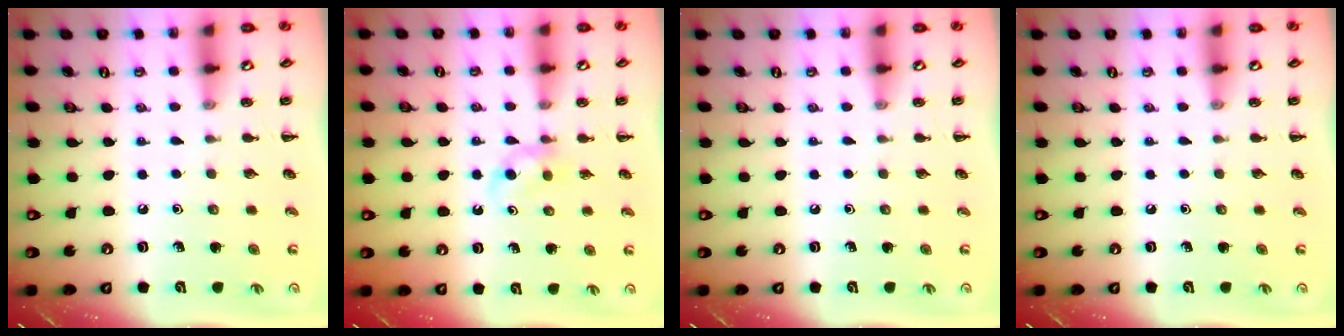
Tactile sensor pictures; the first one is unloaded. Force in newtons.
{"total": 2.9, "press": 2.6, "slide": 1.3}
{"total": 0.0}
{"total": 0.0}